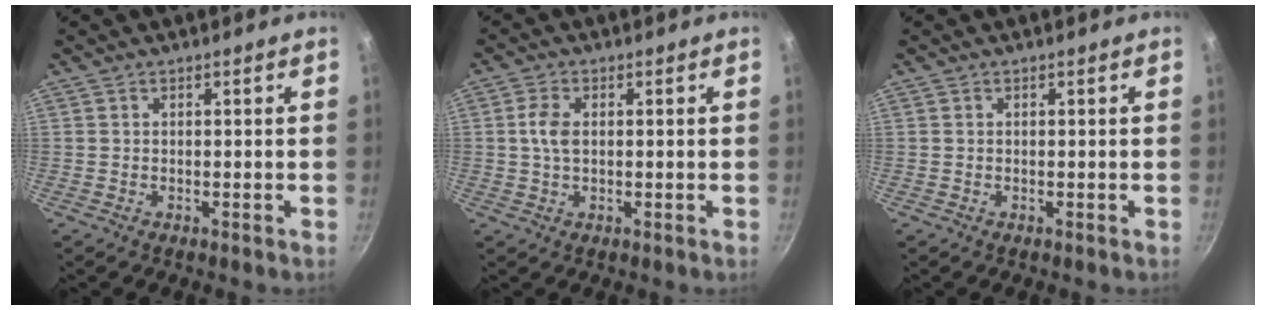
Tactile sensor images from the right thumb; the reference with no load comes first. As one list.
[{"total": 4.0, "force": [0.5, 2.4, 3.2], "torque": [-0.064, 0.006, 0.006]}, {"total": 0.0}]